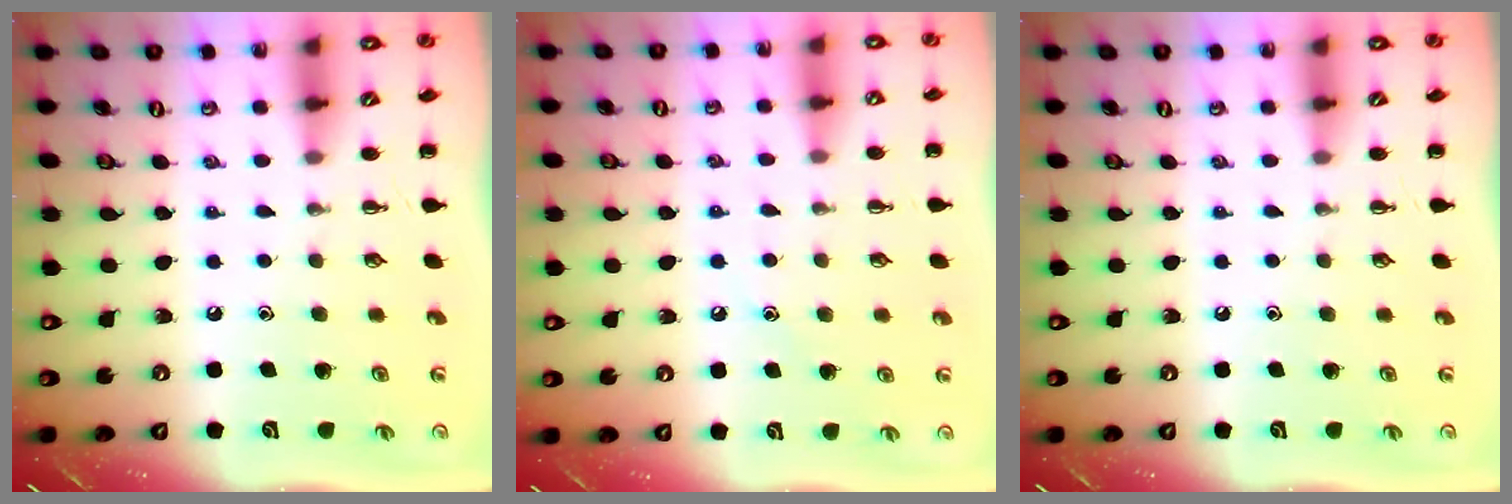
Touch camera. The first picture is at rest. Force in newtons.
{"total": 7.6, "press": 7.4, "slide": 1.8}
{"total": 0.0}